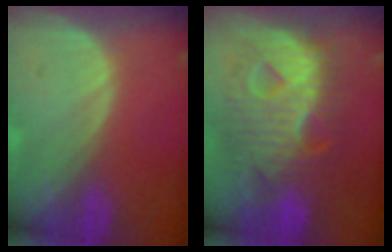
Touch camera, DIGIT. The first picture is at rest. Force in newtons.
{"total": 12.4, "press": 12.4, "slide": 1.3}